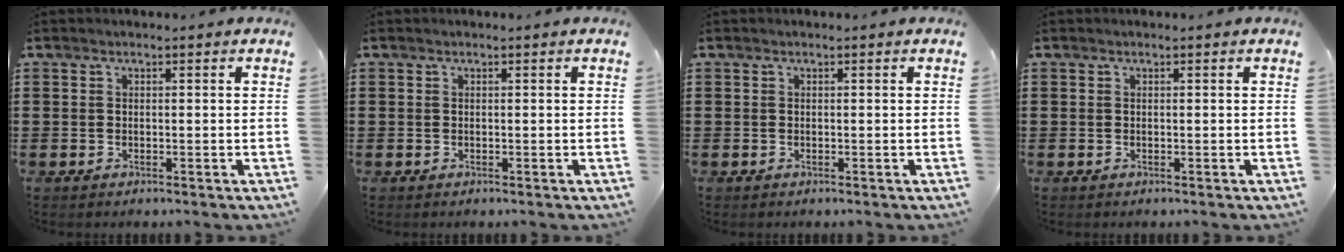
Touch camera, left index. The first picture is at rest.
{"total": 0.0}
{"total": 0.0}
{"total": 0.0}